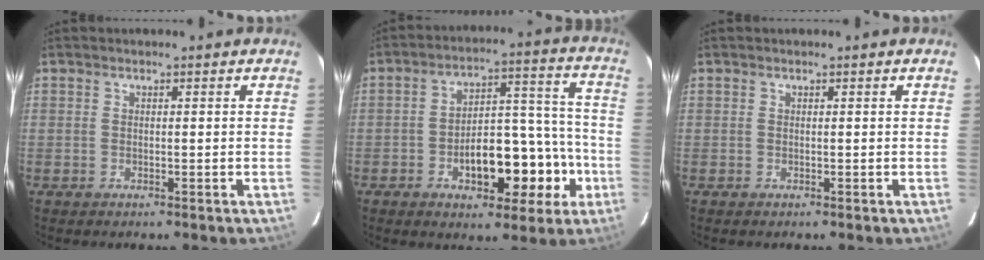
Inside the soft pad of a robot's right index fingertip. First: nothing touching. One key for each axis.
{"total": 13.8, "fx": -4.8, "fy": 6.2, "fz": 11.3, "tx": -0.156, "ty": 0.041, "tz": -0.062}
{"total": 0.0}